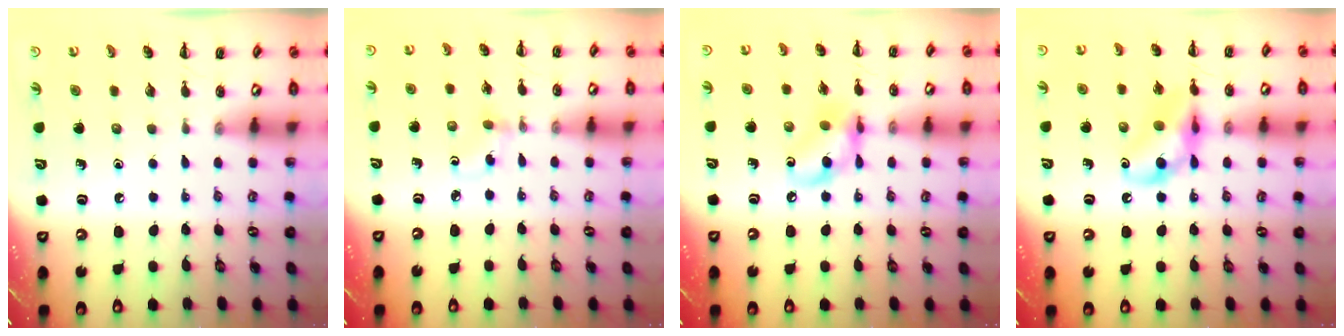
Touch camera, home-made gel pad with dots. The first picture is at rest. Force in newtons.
{"total": 2.5, "press": 2.2, "slide": 1.1}
{"total": 9.6, "press": 9.5, "slide": 0.8}
{"total": 12.9, "press": 12.7, "slide": 1.9}